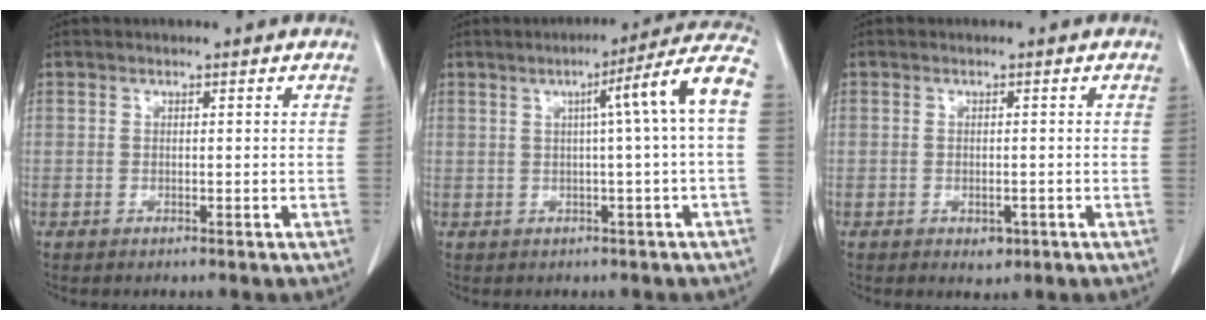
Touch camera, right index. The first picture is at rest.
{"total": 10.0, "force": [1.3, -1.4, 9.8], "torque": [-0.123, 0.023, 0.013]}
{"total": 1.8, "force": [-0.8, 1.2, 1.1], "torque": [-0.015, 0.002, 0.000]}